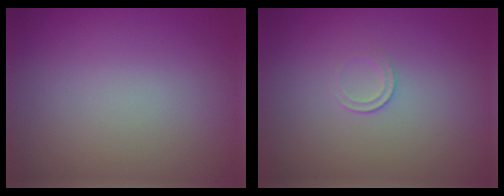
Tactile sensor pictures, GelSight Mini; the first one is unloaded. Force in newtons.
{"total": 0.7, "press": 0.3, "slide": 0.6}